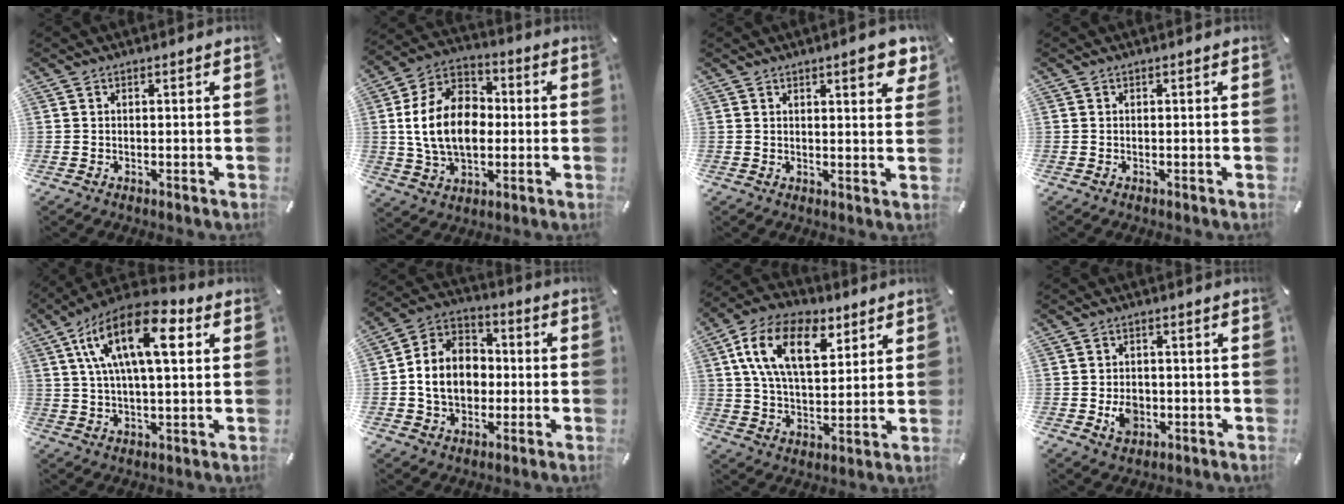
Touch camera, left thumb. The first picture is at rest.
{"total": 15.8, "force": [-0.5, 11.7, 10.7], "torque": [-0.234, 0.020, -0.009]}
{"total": 6.2, "force": [3.7, 1.8, 4.7], "torque": [-0.066, -0.016, 0.057]}
{"total": 0.0}
{"total": 17.6, "force": [6.3, 7.7, 14.5], "torque": [-0.281, -0.007, 0.103]}
{"total": 10.9, "force": [-1.5, 9.3, 5.5], "torque": [-0.135, 0.019, -0.031]}
{"total": 16.3, "force": [7.3, 9.1, 11.3], "torque": [-0.229, -0.009, 0.128]}
{"total": 5.2, "force": [-1.1, 4.0, 3.1], "torque": [-0.058, -0.002, -0.020]}